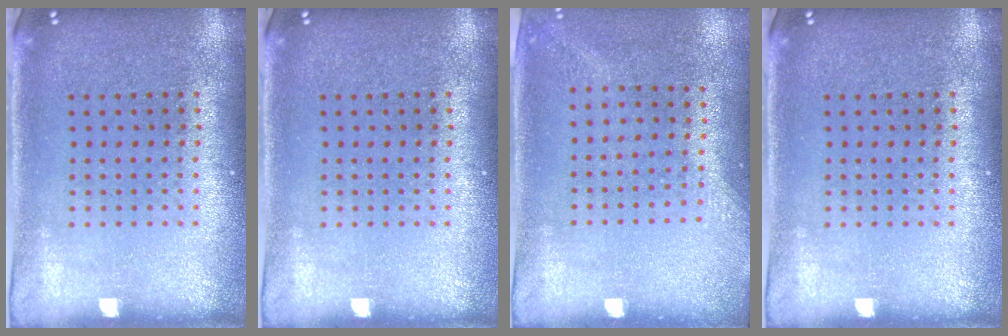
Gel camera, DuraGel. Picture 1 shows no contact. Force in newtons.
{"total": 0.0}
{"total": 1.4, "press": 1.0, "slide": 0.9}
{"total": 0.0}